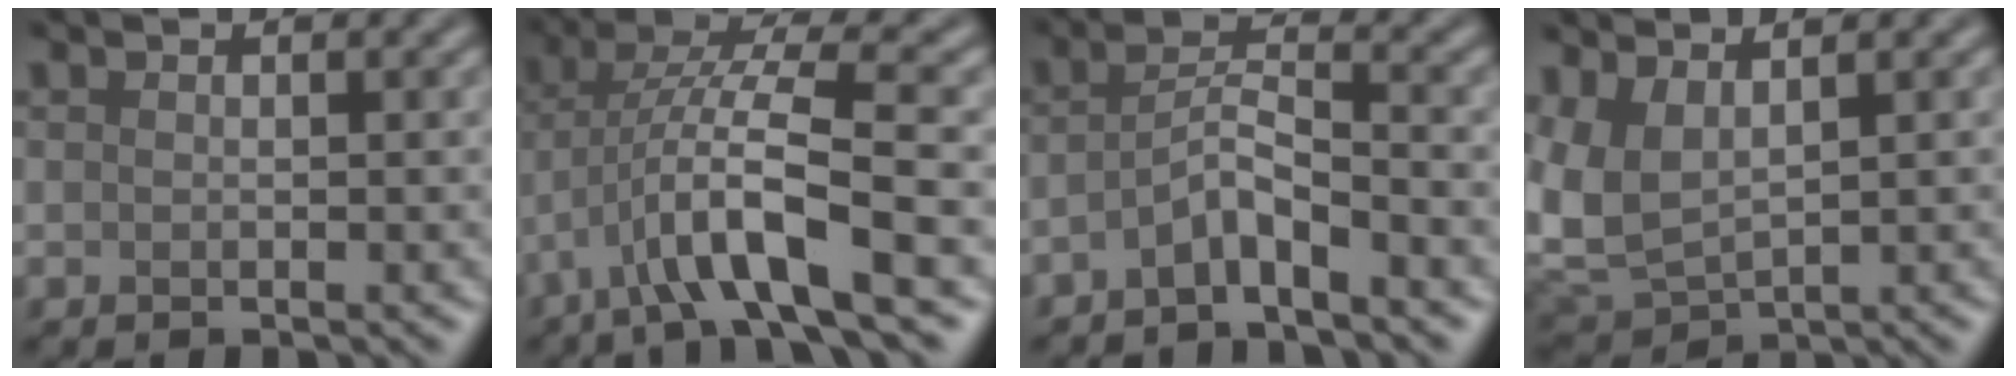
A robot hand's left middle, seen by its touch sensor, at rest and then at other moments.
{"total": 7.4, "force": [-2.9, 1.4, 6.7], "torque": [-0.126, 0.014, -0.058]}
{"total": 3.1, "force": [-2.0, 0.4, 2.3], "torque": [-0.043, 0.008, -0.048]}
{"total": 5.0, "force": [1.9, 2.8, 3.7], "torque": [-0.101, -0.001, 0.039]}